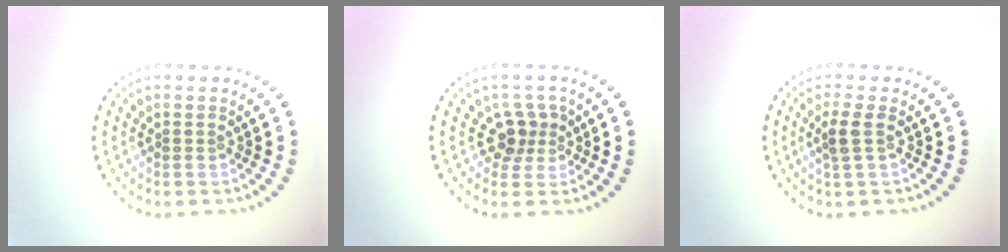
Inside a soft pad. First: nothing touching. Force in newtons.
{"total": 2.3, "press": 1.8, "slide": 1.5}
{"total": 1.7, "press": 1.5, "slide": 0.8}